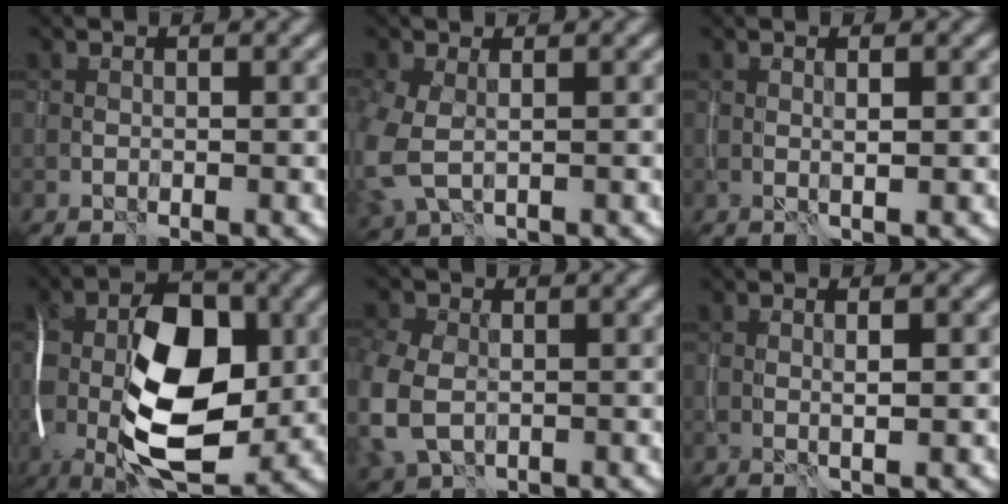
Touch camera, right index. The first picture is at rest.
{"total": 5.4, "force": [-0.9, 3.6, 3.9], "torque": [-0.117, -0.022, -0.009]}
{"total": 1.1, "force": [0.3, 0.1, 1.0], "torque": [-0.017, 0.001, 0.004]}
{"total": 13.7, "force": [-0.7, 6.8, 11.9], "torque": [-0.191, 0.010, -0.018]}
{"total": 6.8, "force": [-1.3, 4.9, 4.5], "torque": [-0.129, -0.016, -0.024]}
{"total": 1.4, "force": [0.3, 0.2, 1.4], "torque": [-0.022, 0.003, 0.003]}